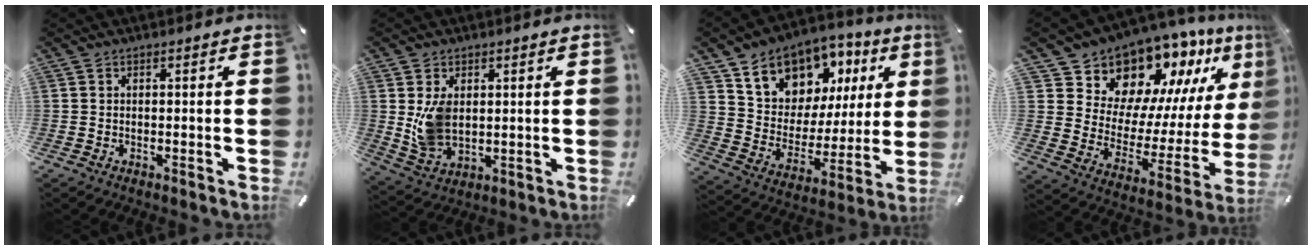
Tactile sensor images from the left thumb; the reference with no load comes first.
{"total": 8.1, "force": [1.6, 5.6, 5.7], "torque": [-0.119, -0.009, 0.030]}
{"total": 12.0, "force": [8.2, 8.6, 1.8], "torque": [-0.045, -0.080, 0.151]}
{"total": 14.6, "force": [13.3, 5.8, 1.1], "torque": [-0.015, -0.147, 0.227]}